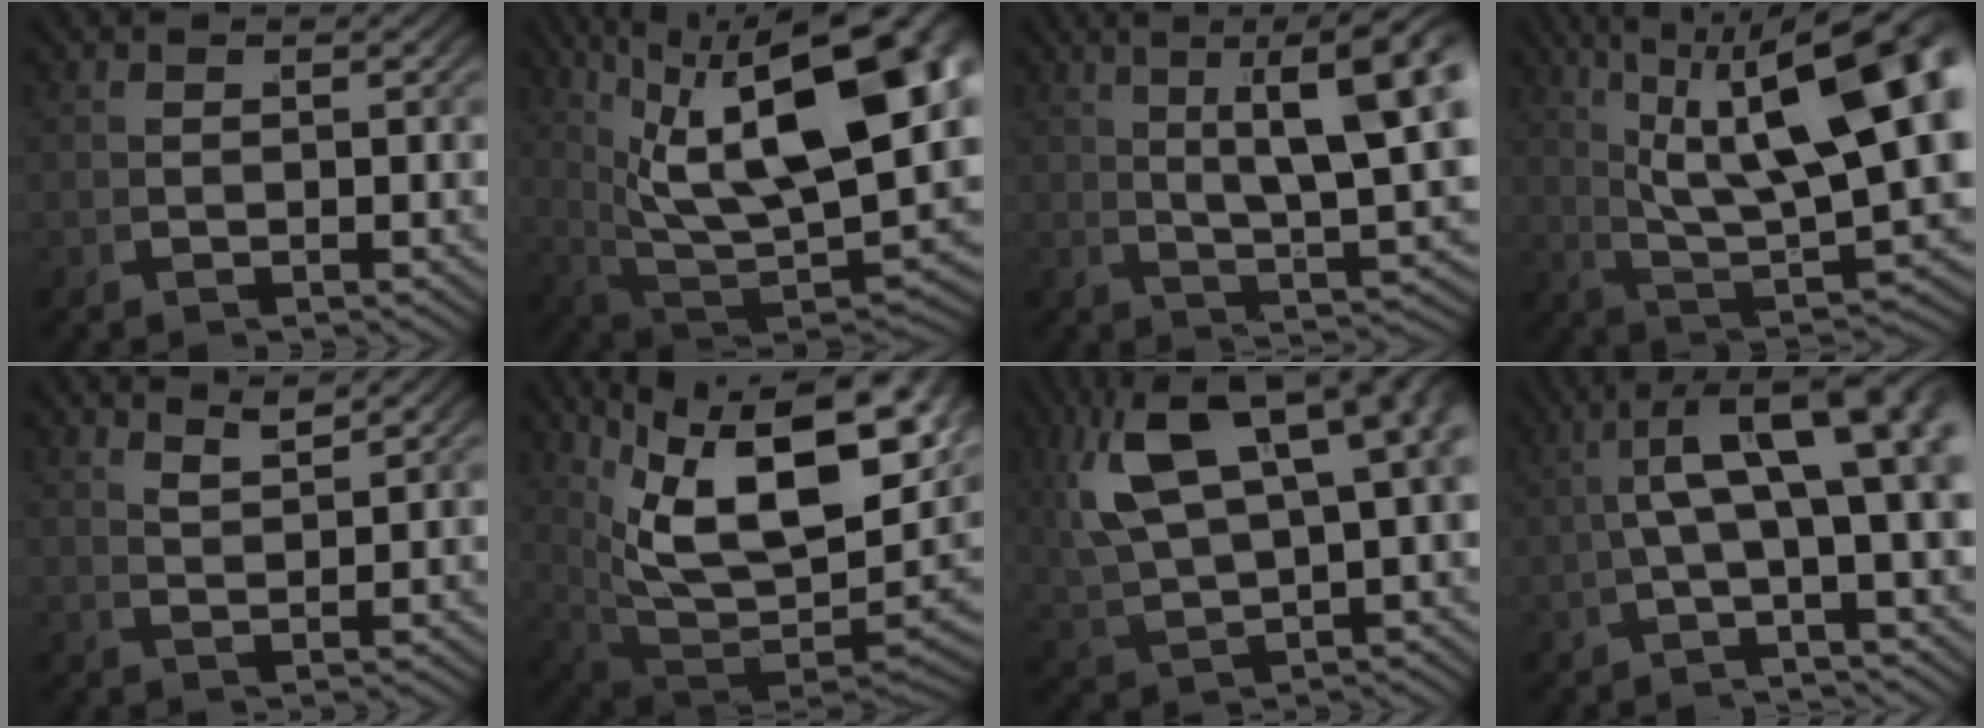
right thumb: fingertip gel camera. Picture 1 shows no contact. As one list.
[{"total": 17.2, "force": [1.8, 9.9, 13.9], "torque": [-0.246, -0.038, 0.042]}, {"total": 10.5, "force": [3.1, 3.9, 9.2], "torque": [-0.109, 0.011, 0.034]}, {"total": 14.4, "force": [2.0, 6.6, 12.7], "torque": [-0.183, -0.018, 0.037]}, {"total": 3.3, "force": [3.1, -0.9, 0.4], "torque": [0.015, 0.022, 0.049]}, {"total": 16.5, "force": [2.0, 10.0, 13.0], "torque": [-0.229, -0.038, 0.042]}, {"total": 10.2, "force": [2.8, 6.0, 7.7], "torque": [-0.132, 0.009, 0.047]}, {"total": 8.1, "force": [1.5, 2.6, 7.5], "torque": [-0.100, 0.034, 0.004]}]